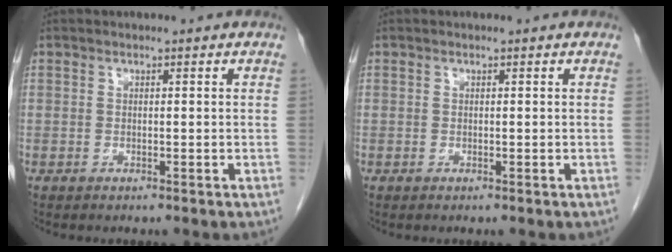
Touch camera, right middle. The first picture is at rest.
{"total": 0.0}